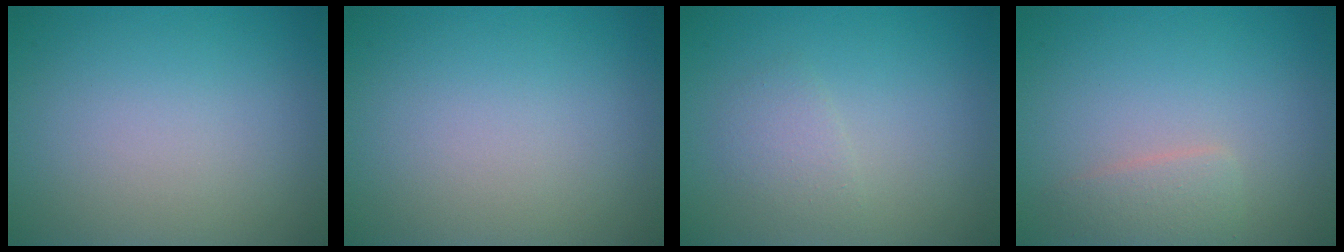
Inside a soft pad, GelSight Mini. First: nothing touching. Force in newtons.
{"total": 0.0}
{"total": 1.5, "press": 1.5, "slide": 0.0}
{"total": 1.8, "press": 1.8, "slide": 0.0}